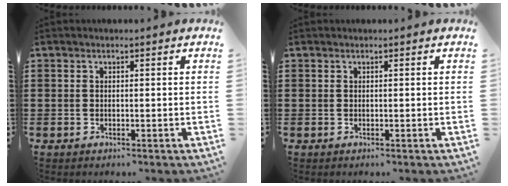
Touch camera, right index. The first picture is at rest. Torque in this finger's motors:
{"motor_torque": [-0.96, 1.18, -0.01, 0.01]}